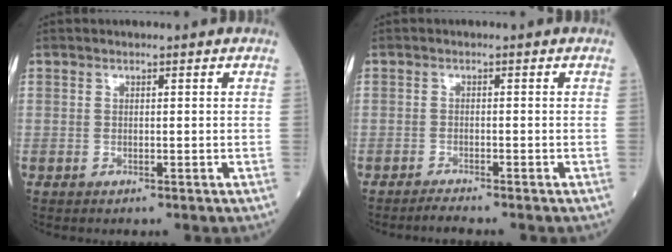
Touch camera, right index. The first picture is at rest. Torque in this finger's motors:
{"motor_torque": [-0.04, -0.06, 0.08, 0.00]}